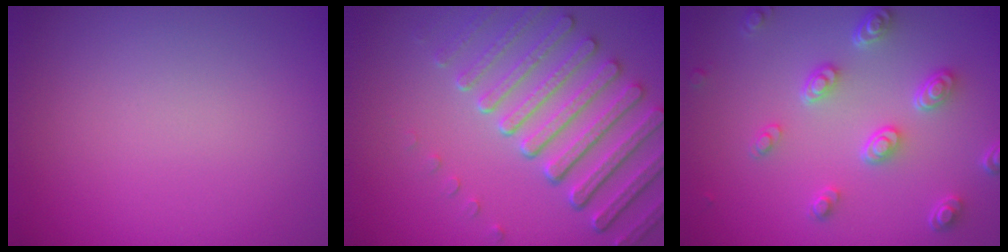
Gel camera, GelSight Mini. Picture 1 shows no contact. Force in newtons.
{"total": 7.6, "press": 5.7, "slide": 5.0}
{"total": 4.5, "press": 3.5, "slide": 2.9}